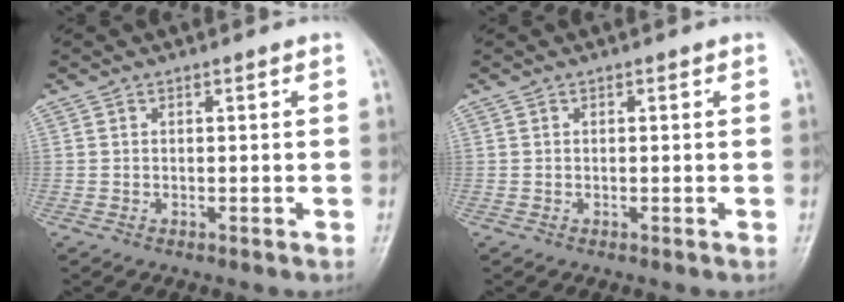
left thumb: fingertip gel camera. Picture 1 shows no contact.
{"total": 0.0}